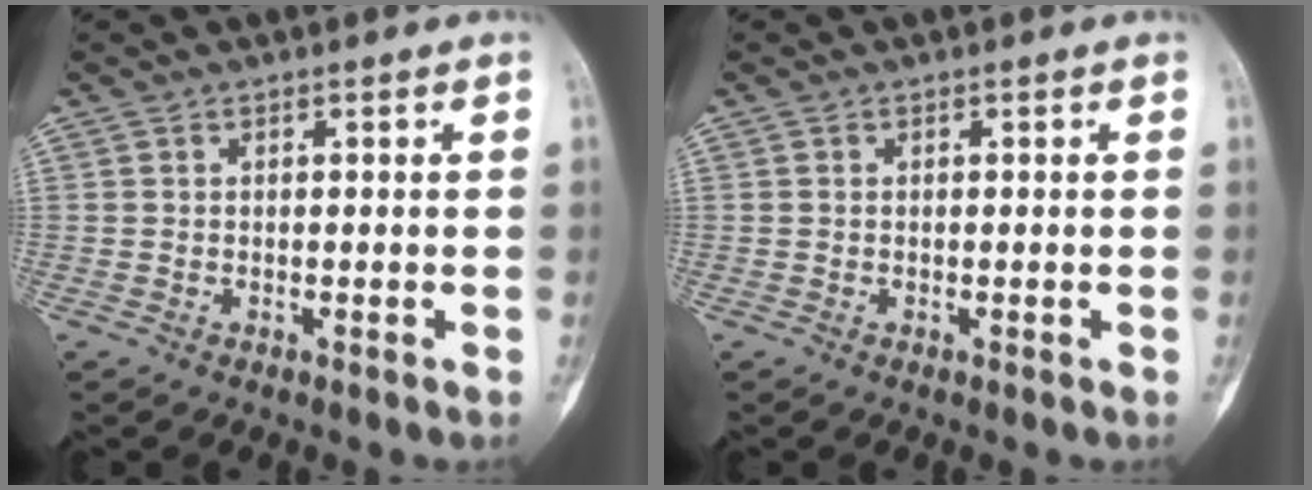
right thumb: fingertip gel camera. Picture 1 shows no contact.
{"total": 0.0}